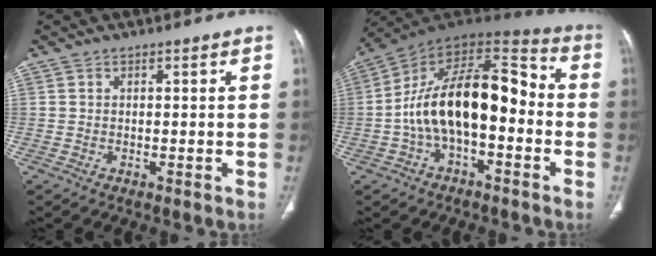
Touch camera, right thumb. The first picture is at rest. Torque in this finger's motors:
{"motor_torque": [2.48, 2.53, 1.88, -0.89, 0.60]}